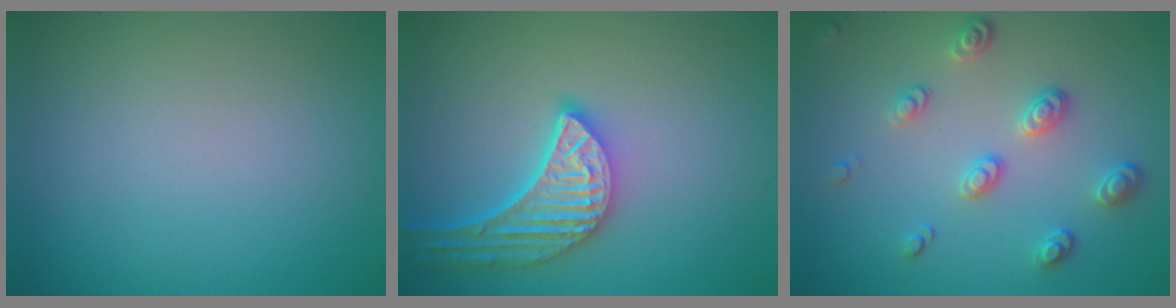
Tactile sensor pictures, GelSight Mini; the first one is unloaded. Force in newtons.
{"total": 5.3, "press": 4.3, "slide": 3.1}
{"total": 2.8, "press": 2.4, "slide": 1.4}